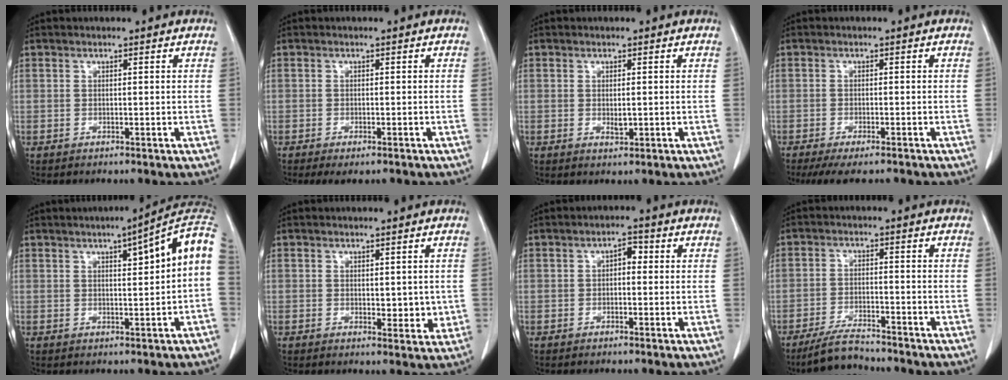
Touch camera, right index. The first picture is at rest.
{"total": 3.7, "force": [-2.8, 1.2, 2.1], "torque": [-0.027, -0.008, -0.037]}
{"total": 1.5, "force": [0.0, 0.5, 1.4], "torque": [-0.026, -0.003, 0.005]}
{"total": 8.1, "force": [-6.9, 1.5, 4.0], "torque": [-0.051, -0.013, -0.101]}
{"total": 9.7, "force": [2.4, 0.5, 9.4], "torque": [-0.122, 0.025, 0.025]}
{"total": 3.3, "force": [0.2, 1.8, 2.7], "torque": [-0.027, -0.005, 0.009]}
{"total": 2.2, "force": [0.2, 1.2, 1.8], "torque": [-0.022, 0.011, -0.002]}
{"total": 5.5, "force": [-5.2, 0.9, 1.8], "torque": [-0.035, -0.015, -0.094]}